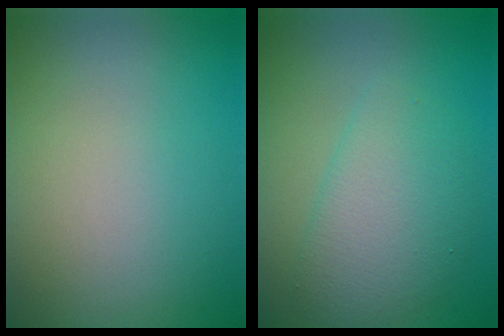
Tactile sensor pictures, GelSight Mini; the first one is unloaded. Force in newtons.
{"total": 4.4, "press": 4.4, "slide": 0.1}